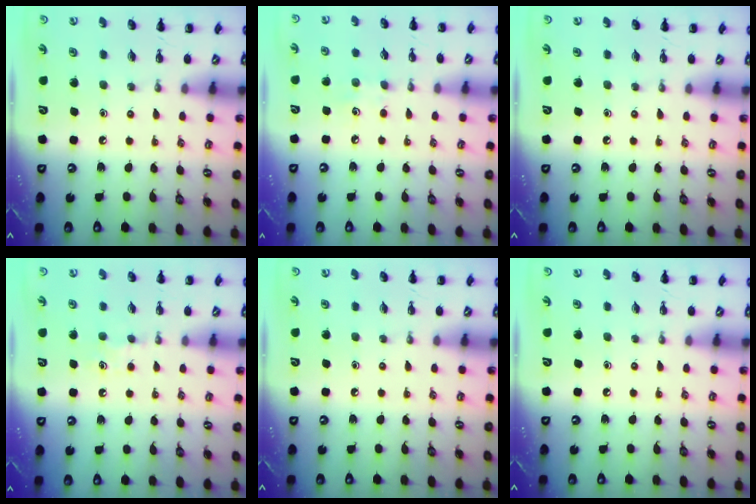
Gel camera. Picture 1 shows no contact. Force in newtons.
{"total": 5.9, "press": 5.7, "slide": 1.5}
{"total": 0.0}
{"total": 4.1, "press": 4.0, "slide": 1.2}
{"total": 0.0}
{"total": 0.0}